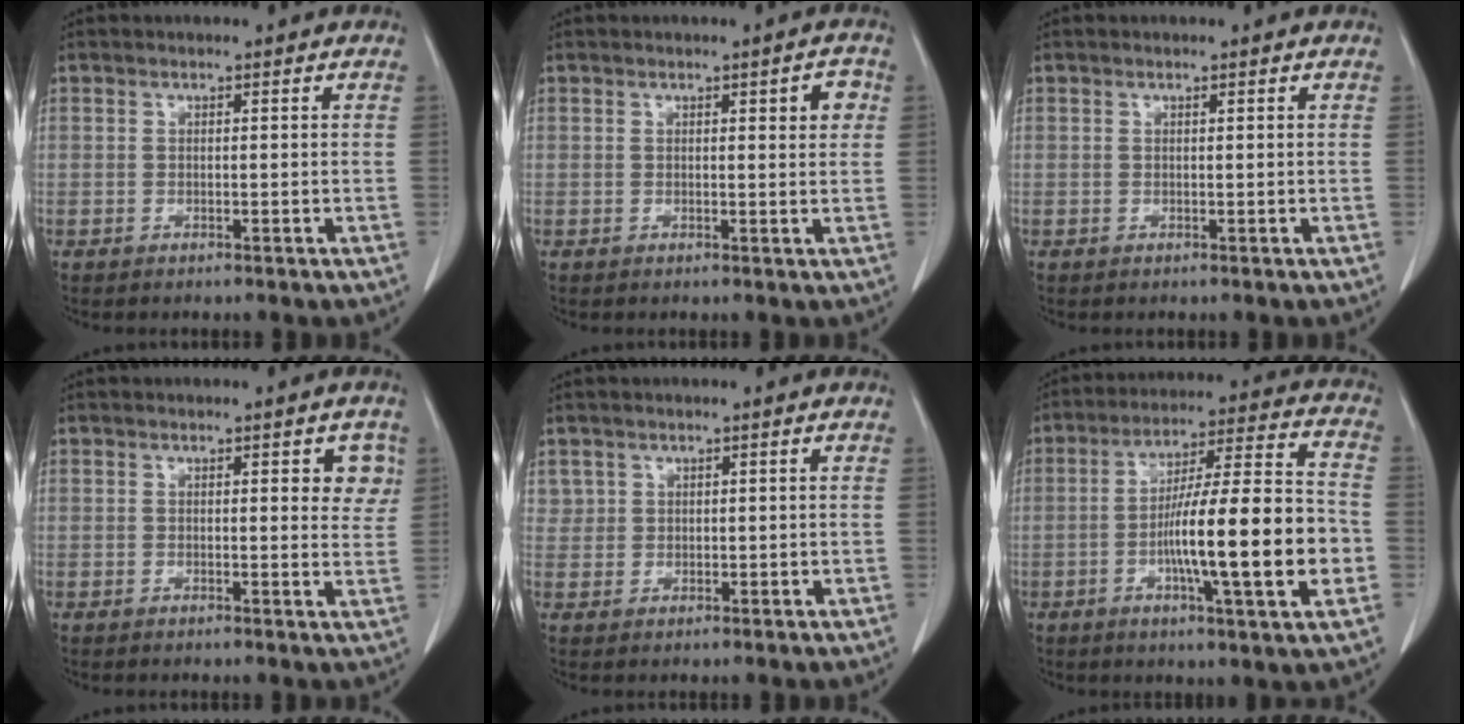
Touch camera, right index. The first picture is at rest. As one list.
[{"total": 2.7, "force": [0.9, 0.7, 2.4], "torque": [-0.028, 0.000, 0.009]}, {"total": 0.0}, {"total": 4.0, "force": [1.5, 1.4, 3.4], "torque": [-0.031, -0.002, 0.011]}, {"total": 1.9, "force": [1.1, 1.6, 0.0], "torque": [0.014, 0.003, 0.018]}, {"total": 18.5, "force": [-3.7, 1.3, 18.0], "torque": [-0.288, 0.008, -0.056]}]